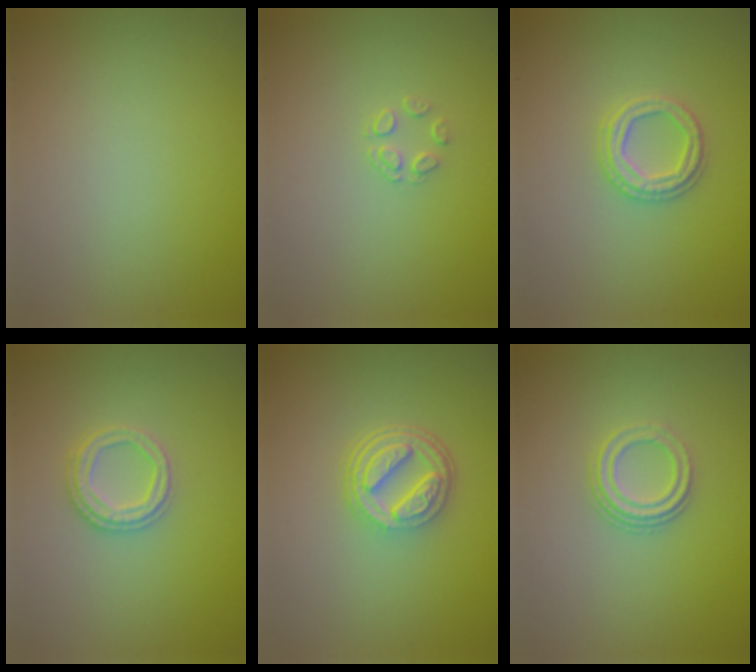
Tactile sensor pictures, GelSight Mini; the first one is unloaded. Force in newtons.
{"total": 1.4, "press": 0.6, "slide": 1.2}
{"total": 2.4, "press": 2.4, "slide": 0.4}
{"total": 2.5, "press": 2.4, "slide": 0.8}
{"total": 4.6, "press": 3.4, "slide": 3.2}
{"total": 2.9, "press": 2.0, "slide": 2.0}